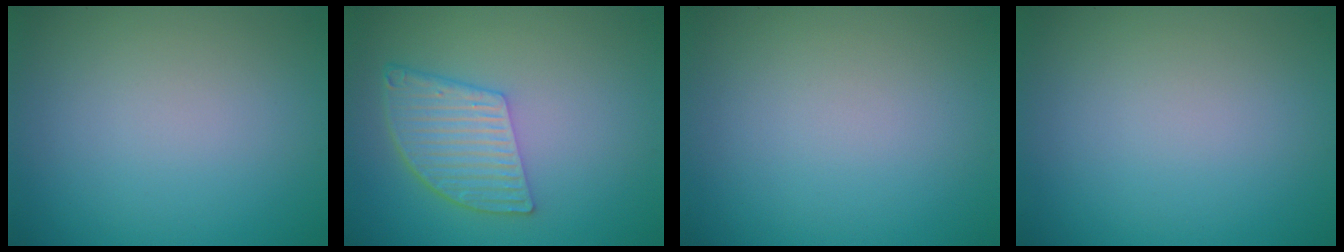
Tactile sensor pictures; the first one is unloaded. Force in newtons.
{"total": 5.6, "press": 4.1, "slide": 3.7}
{"total": 0.0}
{"total": 0.0}